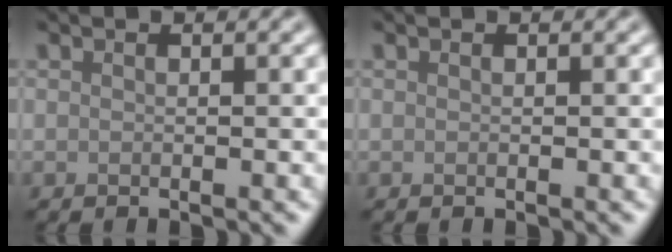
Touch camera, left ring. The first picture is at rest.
{"total": 0.0}